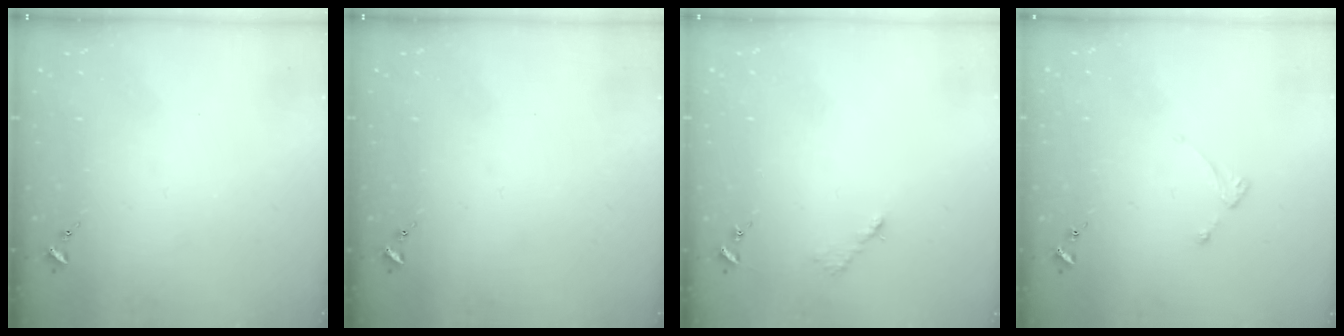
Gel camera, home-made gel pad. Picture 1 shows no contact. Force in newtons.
{"total": 0.0}
{"total": 2.6, "press": 2.6, "slide": 0.4}
{"total": 2.2, "press": 2.1, "slide": 0.4}